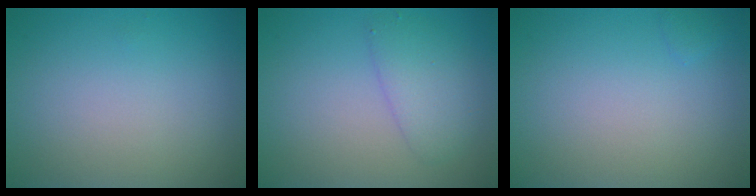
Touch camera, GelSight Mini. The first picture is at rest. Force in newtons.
{"total": 2.8, "press": 2.8, "slide": 0.1}
{"total": 0.5, "press": 0.5, "slide": 0.0}